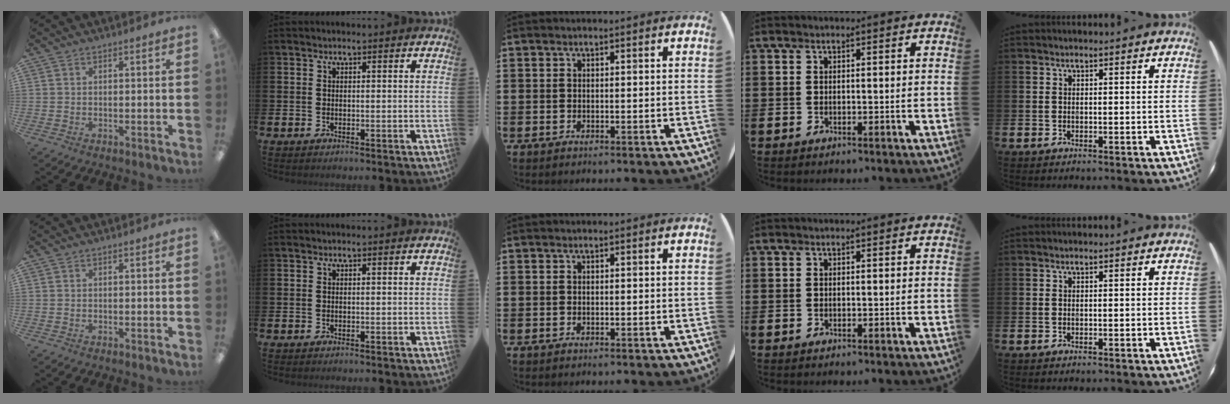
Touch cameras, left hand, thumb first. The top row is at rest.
{}